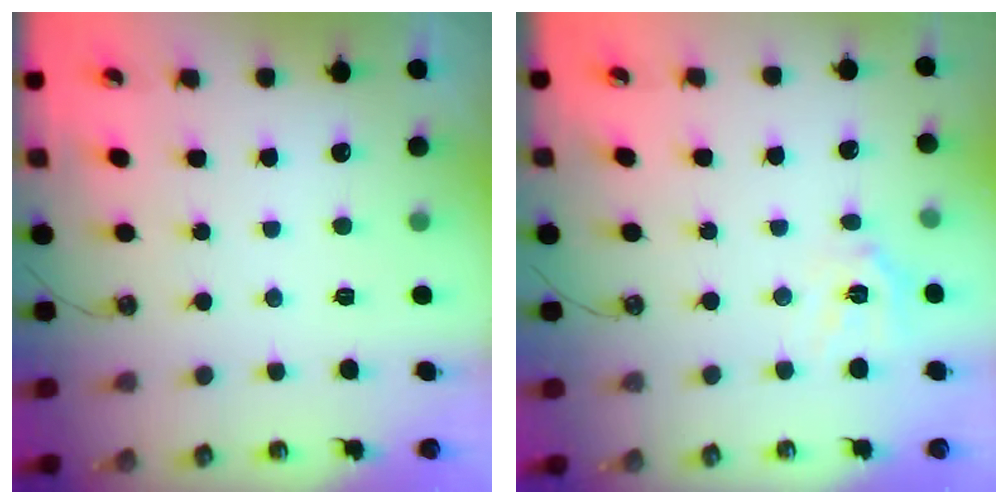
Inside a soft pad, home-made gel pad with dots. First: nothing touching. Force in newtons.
{"total": 11.0, "press": 10.9, "slide": 1.3}